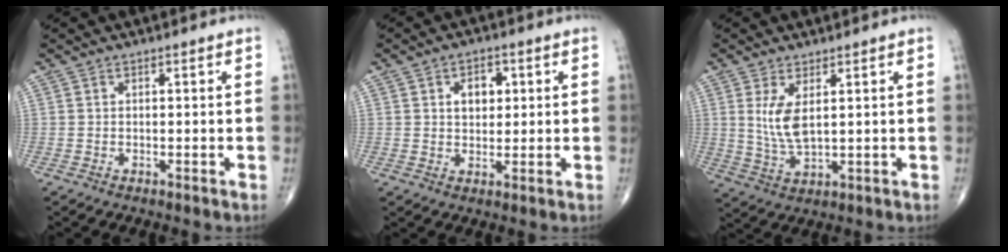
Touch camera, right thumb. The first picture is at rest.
{"total": 5.0, "force": [1.3, 3.5, 3.4], "torque": [-0.030, -0.002, 0.019]}
{"total": 6.1, "force": [1.7, 2.4, 5.4], "torque": [-0.109, -0.019, 0.044]}